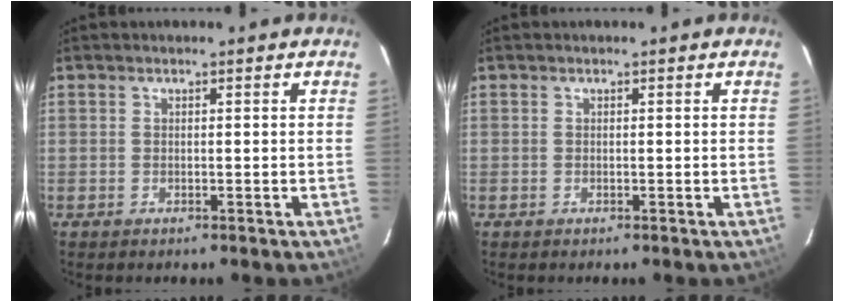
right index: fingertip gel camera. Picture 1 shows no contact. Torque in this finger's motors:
{"motor_torque": [0.00, 0.00, 0.03, 0.01]}